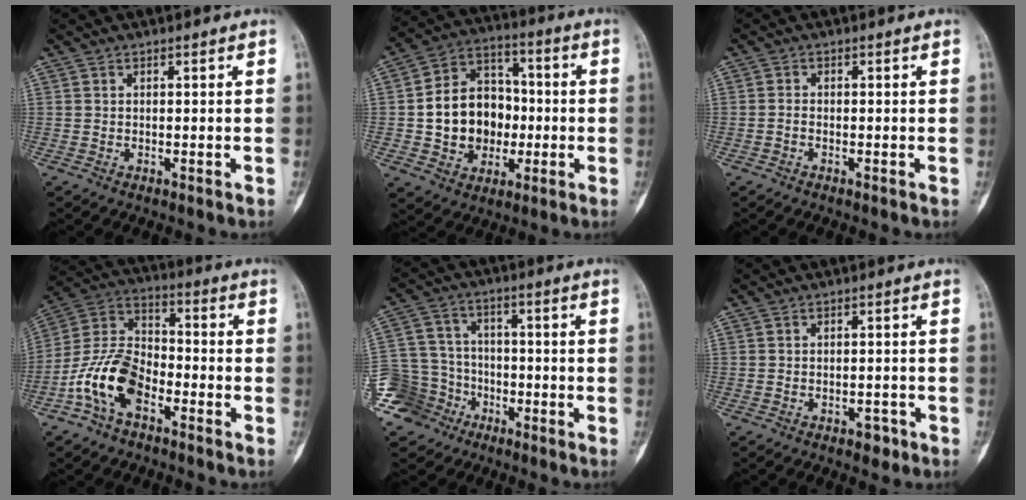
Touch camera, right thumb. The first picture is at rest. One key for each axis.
{"total": 15.1, "fx": -1.3, "fy": 12.2, "fz": 8.9, "tx": -0.105, "ty": 0.033, "tz": -0.017}
{"total": 0.5, "fx": -0.3, "fy": 0.3, "fz": 0.4, "tx": -0.006, "ty": 0.001, "tz": -0.008}
{"total": 13.0, "fx": -6.0, "fy": 7.3, "fz": 9.0, "tx": -0.176, "ty": 0.049, "tz": -0.123}
{"total": 11.6, "fx": -6.5, "fy": 9.5, "fz": 1.9, "tx": -0.029, "ty": 0.052, "tz": -0.118}
{"total": 2.4, "fx": -1.3, "fy": 1.4, "fz": 1.4, "tx": -0.011, "ty": 0.008, "tz": -0.014}